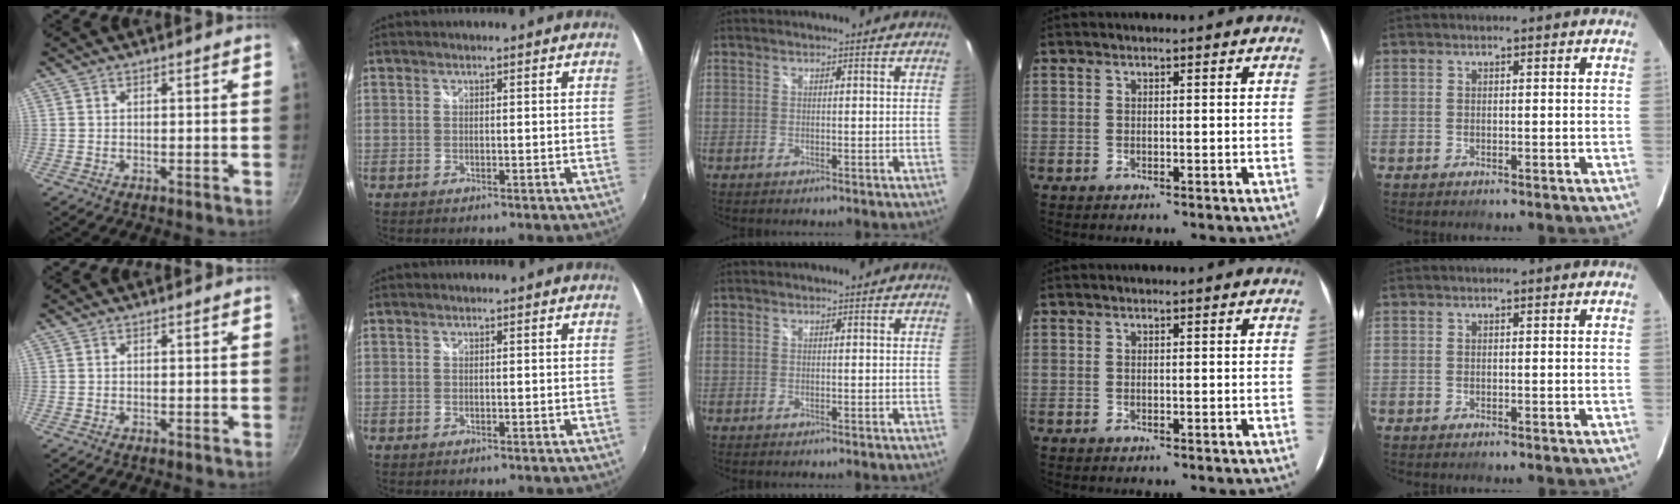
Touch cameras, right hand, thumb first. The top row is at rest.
{}